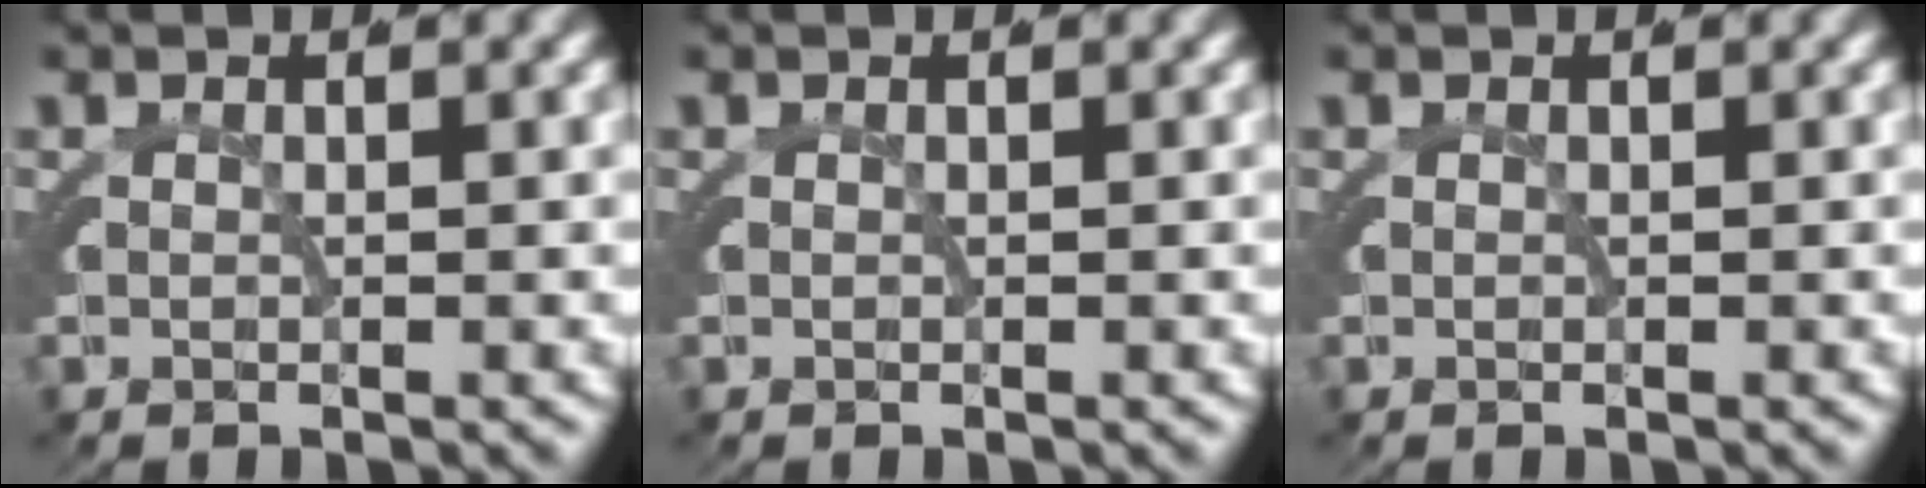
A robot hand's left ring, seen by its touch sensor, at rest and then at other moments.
{"total": 0.0}
{"total": 0.0}